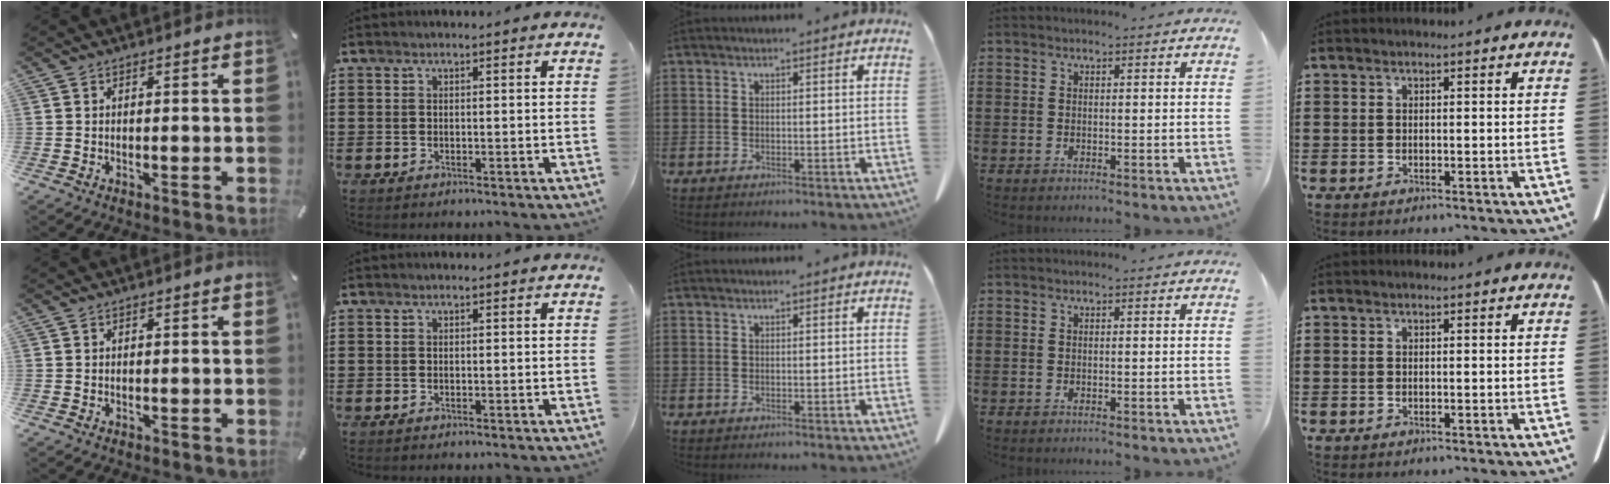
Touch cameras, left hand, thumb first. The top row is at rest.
{}